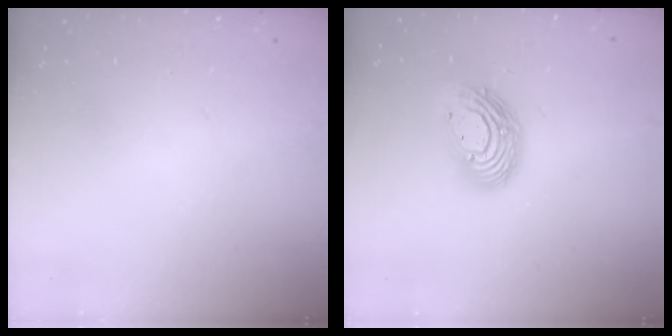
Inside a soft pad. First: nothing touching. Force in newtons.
{"total": 12.6, "press": 12.6, "slide": 1.2}